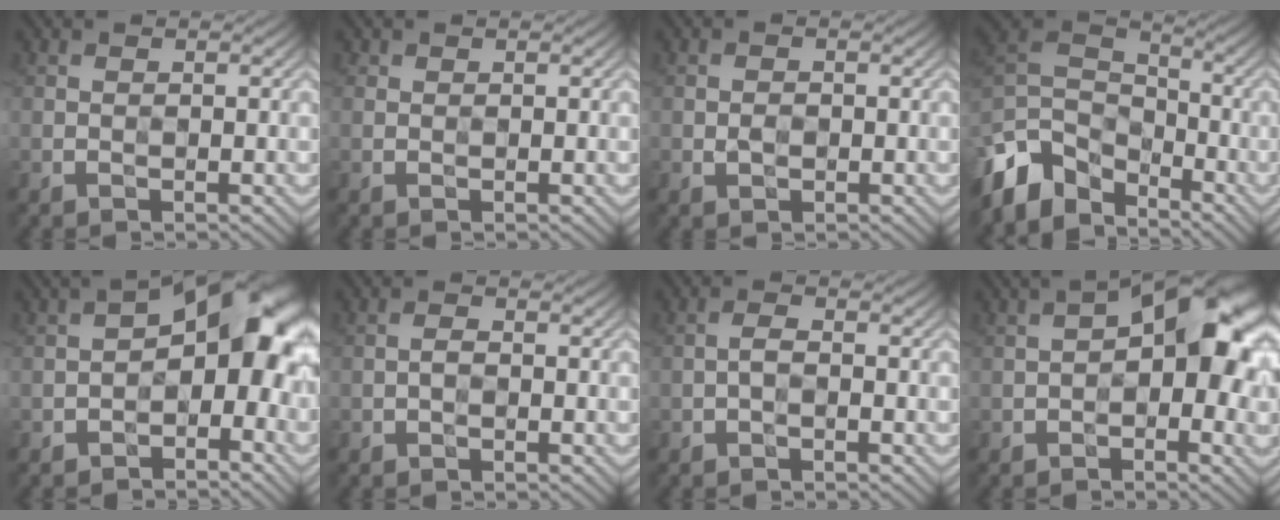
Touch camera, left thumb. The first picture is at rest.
{"total": 0.8, "force": [0.5, 0.6, 0.0], "torque": [-0.001, 0.000, 0.001]}
{"total": 0.6, "force": [-0.2, 0.4, 0.4], "torque": [-0.012, 0.001, -0.006]}
{"total": 9.9, "force": [-7.0, 5.7, 4.1], "torque": [-0.117, 0.009, -0.153]}
{"total": 10.2, "force": [-1.7, 5.4, 8.5], "torque": [-0.096, 0.018, -0.043]}
{"total": 0.6, "force": [-0.4, 0.0, 0.4], "torque": [-0.010, 0.007, -0.011]}
{"total": 0.9, "force": [-0.6, 0.0, 0.6], "torque": [-0.016, 0.008, -0.016]}
{"total": 11.2, "force": [0.2, 5.7, 9.7], "torque": [-0.118, 0.026, -0.012]}